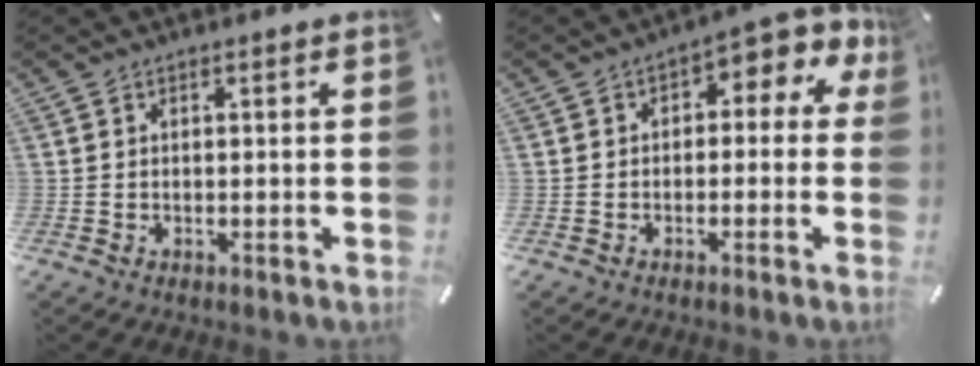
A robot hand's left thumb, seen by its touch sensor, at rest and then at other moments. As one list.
[{"total": 5.0, "force": [-0.2, 3.6, 3.4], "torque": [-0.041, -0.003, -0.012]}]